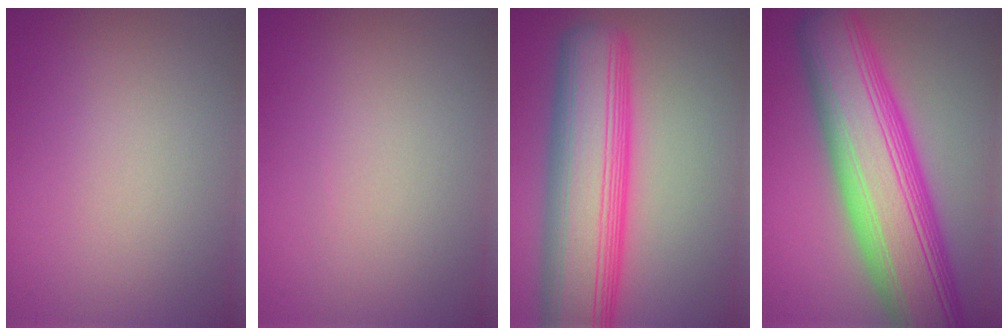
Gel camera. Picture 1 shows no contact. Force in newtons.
{"total": 0.0}
{"total": 12.1, "press": 12.1, "slide": 0.5}
{"total": 13.8, "press": 13.8, "slide": 0.4}